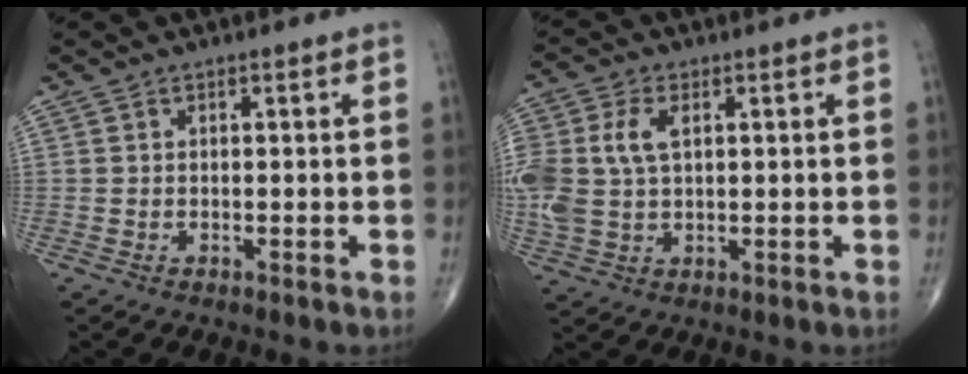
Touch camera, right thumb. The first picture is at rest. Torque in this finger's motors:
{"motor_torque": [0.71, 0.65, 1.08, 0.31, 0.13]}